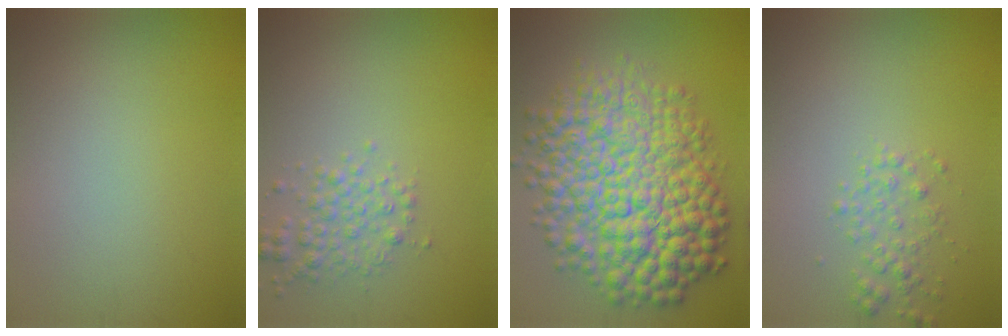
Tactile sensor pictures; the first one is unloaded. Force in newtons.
{"total": 2.4, "press": 2.4, "slide": 0.0}
{"total": 12.7, "press": 12.7, "slide": 0.1}
{"total": 1.9, "press": 1.9, "slide": 0.1}